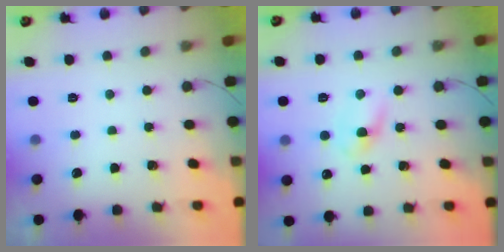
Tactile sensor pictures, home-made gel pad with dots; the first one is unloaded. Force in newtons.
{"total": 2.9, "press": 2.7, "slide": 1.2}